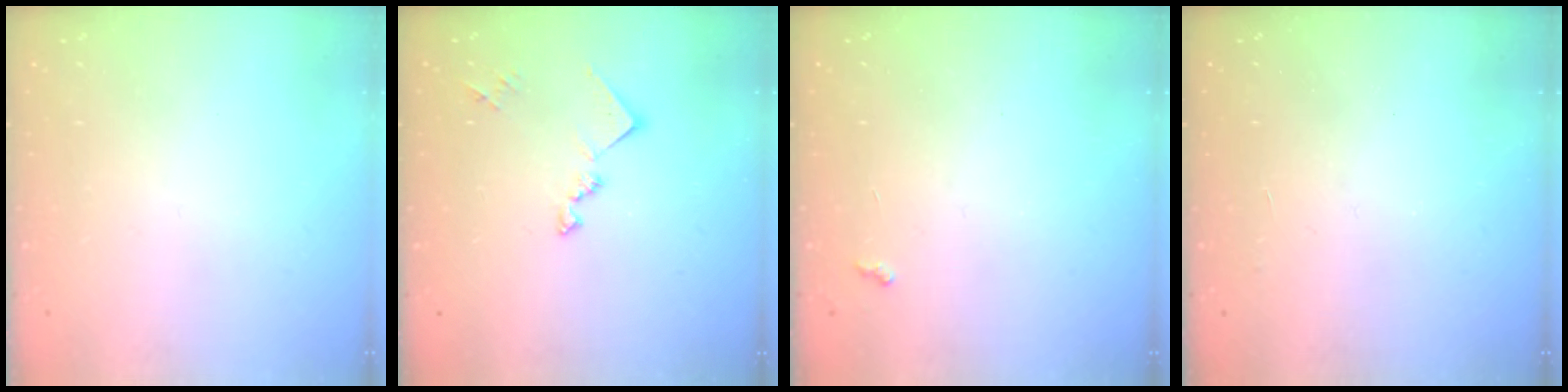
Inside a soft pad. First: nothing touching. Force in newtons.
{"total": 11.5, "press": 11.5, "slide": 0.5}
{"total": 2.8, "press": 2.8, "slide": 0.4}
{"total": 2.2, "press": 2.2, "slide": 0.4}